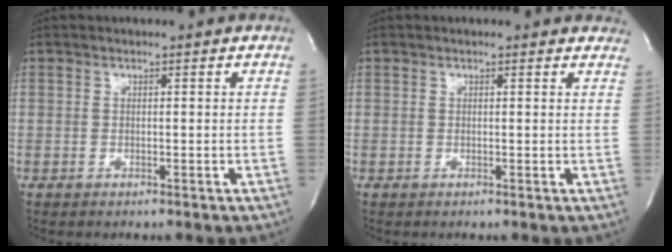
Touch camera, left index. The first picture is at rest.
{"total": 4.4, "force": [4.1, 1.3, 1.1], "torque": [-0.005, 0.002, 0.026]}